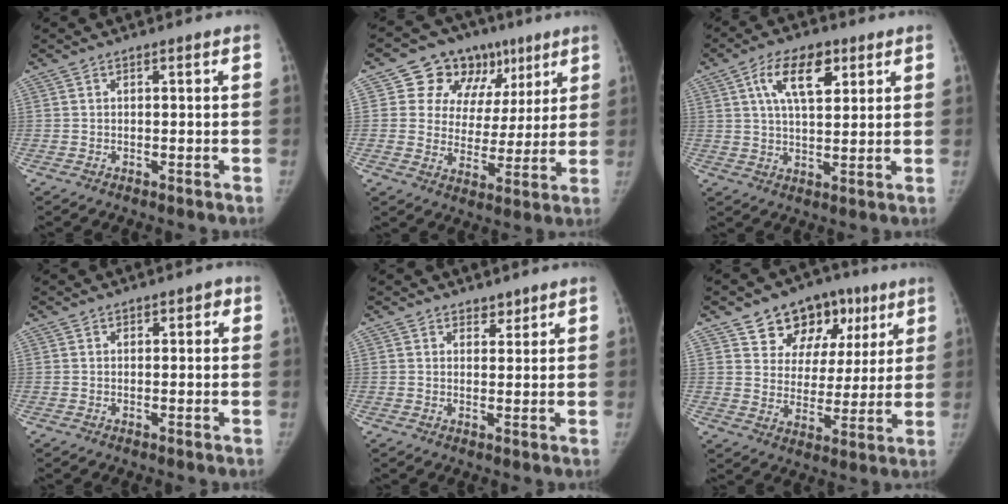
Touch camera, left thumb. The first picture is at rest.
{"total": 14.8, "force": [7.6, 11.5, 5.3], "torque": [-0.023, -0.008, 0.114]}
{"total": 10.1, "force": [4.3, 4.6, 7.8], "torque": [-0.123, -0.009, 0.075]}
{"total": 1.9, "force": [0.6, 1.1, 1.4], "torque": [-0.008, 0.002, 0.004]}
{"total": 1.9, "force": [1.6, 0.9, 0.3], "torque": [0.010, -0.012, 0.022]}
{"total": 14.9, "force": [8.2, 10.5, 6.8], "torque": [-0.047, -0.018, 0.127]}